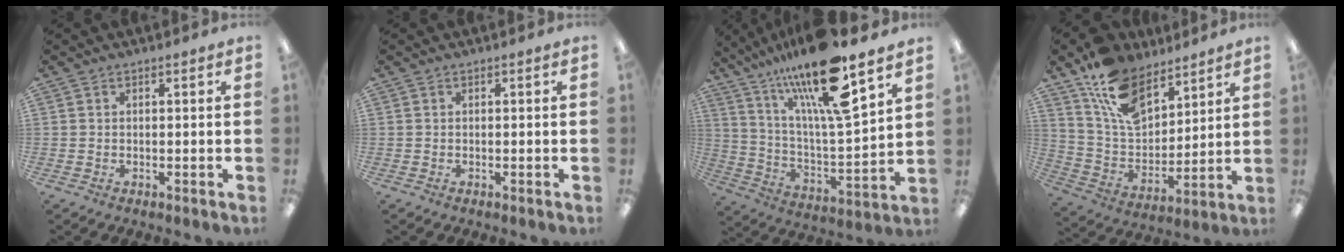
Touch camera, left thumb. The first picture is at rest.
{"total": 0.0}
{"total": 20.6, "force": [15.5, 3.2, 13.2], "torque": [-0.240, -0.094, 0.252]}
{"total": 15.8, "force": [10.4, 8.4, 8.3], "torque": [-0.166, -0.042, 0.200]}